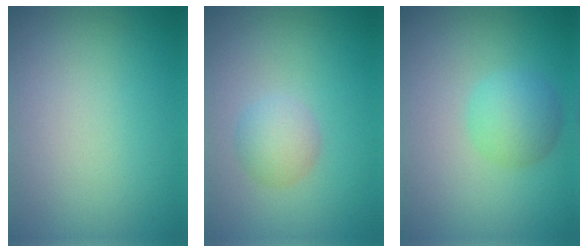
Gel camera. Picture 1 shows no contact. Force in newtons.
{"total": 2.3, "press": 2.3, "slide": 0.1}
{"total": 2.6, "press": 2.6, "slide": 0.2}